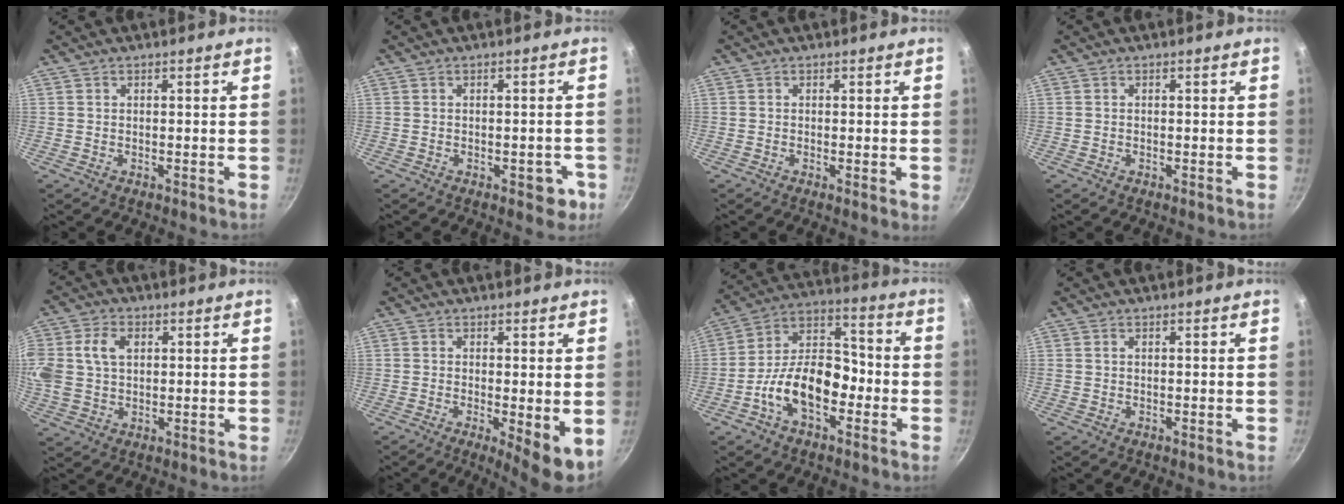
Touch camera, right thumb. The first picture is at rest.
{"total": 4.3, "force": [-1.7, 2.2, 3.2], "torque": [-0.016, 0.012, -0.016]}
{"total": 1.3, "force": [-0.2, 0.2, 1.3], "torque": [-0.019, -0.005, -0.005]}
{"total": 0.0}
{"total": 14.5, "force": [2.9, 10.9, 9.1], "torque": [-0.214, 0.032, 0.056]}
{"total": 6.9, "force": [-1.1, 1.8, 6.5], "torque": [-0.084, -0.013, -0.009]}
{"total": 13.0, "force": [-4.6, 7.8, 9.3], "torque": [-0.121, 0.058, -0.091]}
{"total": 0.0}